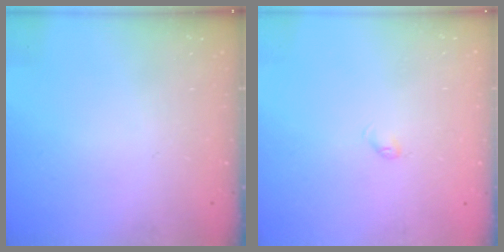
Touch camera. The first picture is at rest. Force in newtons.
{"total": 2.7, "press": 2.6, "slide": 0.4}